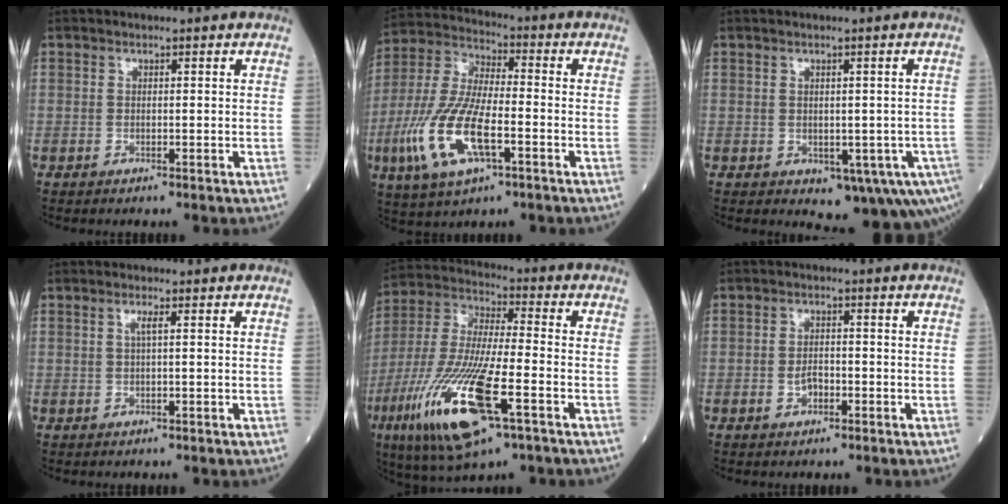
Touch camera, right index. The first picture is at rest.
{"total": 14.8, "force": [-4.9, 5.0, 13.1], "torque": [-0.290, -0.007, -0.091]}
{"total": 8.8, "force": [-3.7, 3.9, 7.0], "torque": [-0.064, 0.000, -0.038]}
{"total": 1.3, "force": [0.4, -0.1, 1.2], "torque": [-0.029, 0.000, 0.006]}
{"total": 20.0, "force": [-8.3, 4.0, 17.8], "torque": [-0.404, -0.039, -0.150]}
{"total": 2.5, "force": [-0.9, 1.4, 1.9], "torque": [-0.033, 0.005, -0.014]}